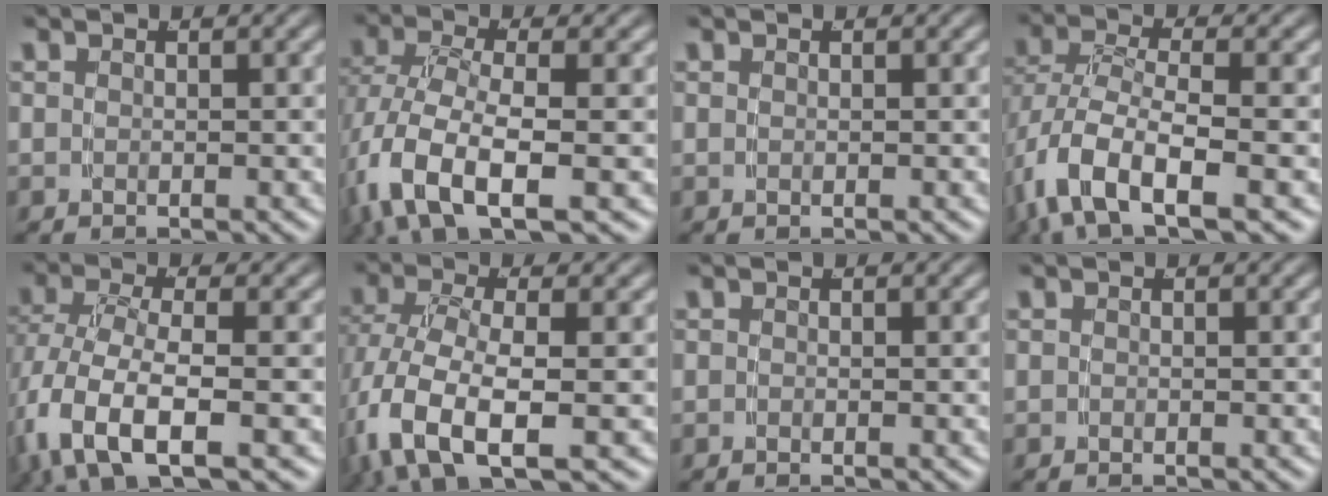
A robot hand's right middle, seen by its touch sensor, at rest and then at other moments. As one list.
[{"total": 6.9, "force": [-2.4, 3.5, 5.4], "torque": [-0.145, -0.041, -0.018]}, {"total": 0.0}, {"total": 6.1, "force": [-2.2, 2.8, 5.0], "torque": [-0.122, -0.032, -0.019]}, {"total": 7.2, "force": [-2.4, 4.1, 5.5], "torque": [-0.149, -0.045, -0.014]}, {"total": 7.5, "force": [-2.6, 4.3, 5.5], "torque": [-0.156, -0.045, -0.020]}, {"total": 0.0}, {"total": 0.0}]